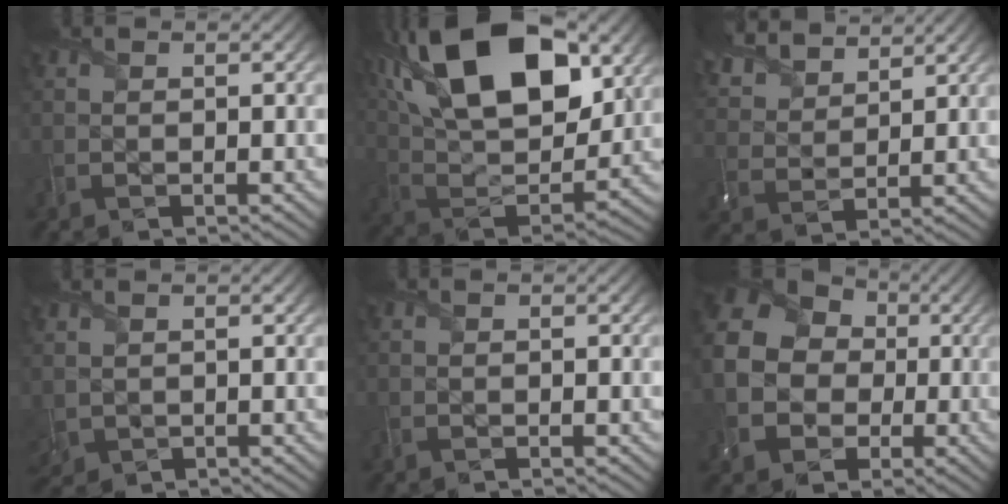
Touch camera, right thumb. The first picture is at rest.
{"total": 22.0, "force": [10.6, 11.6, 15.4], "torque": [-0.312, 0.056, 0.160]}
{"total": 8.0, "force": [6.5, 3.2, 3.5], "torque": [-0.101, 0.021, 0.126]}
{"total": 3.2, "force": [1.1, 2.4, 1.9], "torque": [-0.070, -0.004, 0.020]}
{"total": 0.0}
{"total": 16.9, "force": [-1.3, 15.3, 7.1], "torque": [-0.219, -0.010, -0.058]}